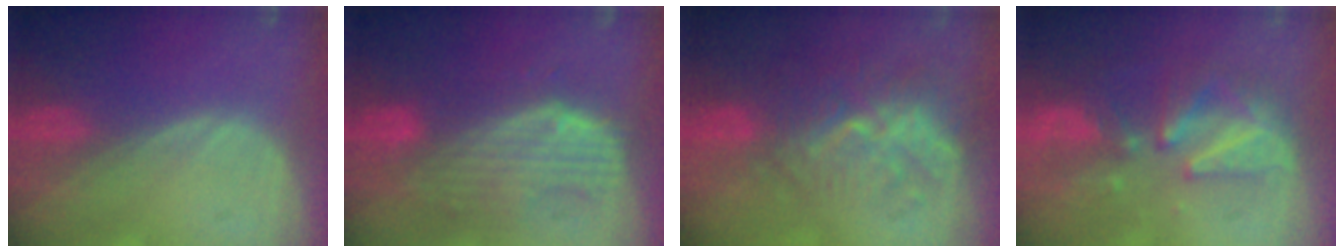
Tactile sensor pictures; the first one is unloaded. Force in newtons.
{"total": 10.1, "press": 8.8, "slide": 4.9}
{"total": 9.5, "press": 8.6, "slide": 4.1}
{"total": 8.5, "press": 8.0, "slide": 2.6}